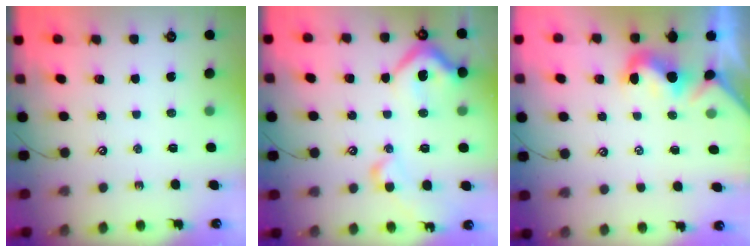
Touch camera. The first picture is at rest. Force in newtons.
{"total": 11.6, "press": 11.5, "slide": 1.8}
{"total": 1.1, "press": 0.9, "slide": 0.6}